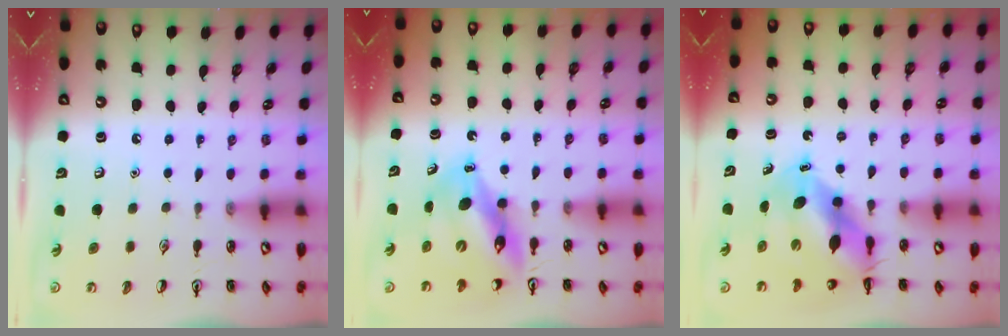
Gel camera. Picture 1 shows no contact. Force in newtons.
{"total": 11.8, "press": 11.2, "slide": 3.8}
{"total": 10.3, "press": 9.9, "slide": 2.9}